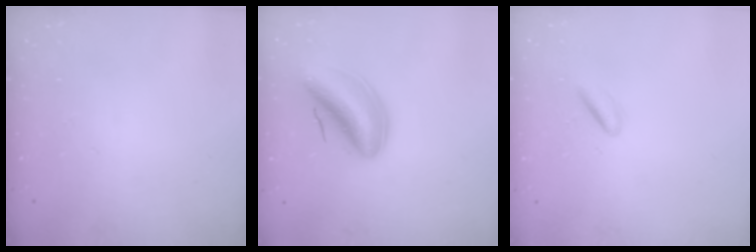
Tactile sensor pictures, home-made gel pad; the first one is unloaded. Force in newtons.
{"total": 10.6, "press": 10.2, "slide": 3.0}
{"total": 2.5, "press": 2.3, "slide": 1.0}